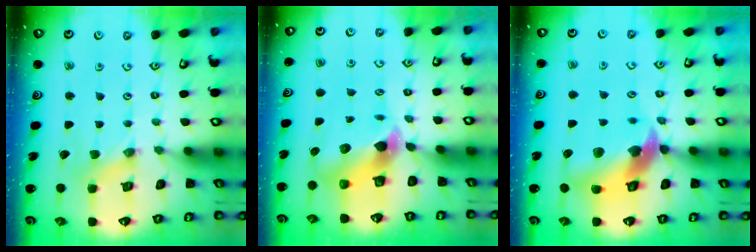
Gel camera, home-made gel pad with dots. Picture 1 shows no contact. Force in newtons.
{"total": 7.5, "press": 7.5, "slide": 0.7}
{"total": 13.1, "press": 13.0, "slide": 1.9}